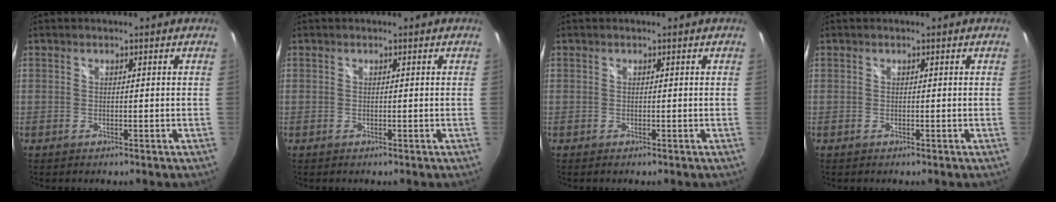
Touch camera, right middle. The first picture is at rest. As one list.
[{"total": 0.0}, {"total": 0.0}, {"total": 0.0}]